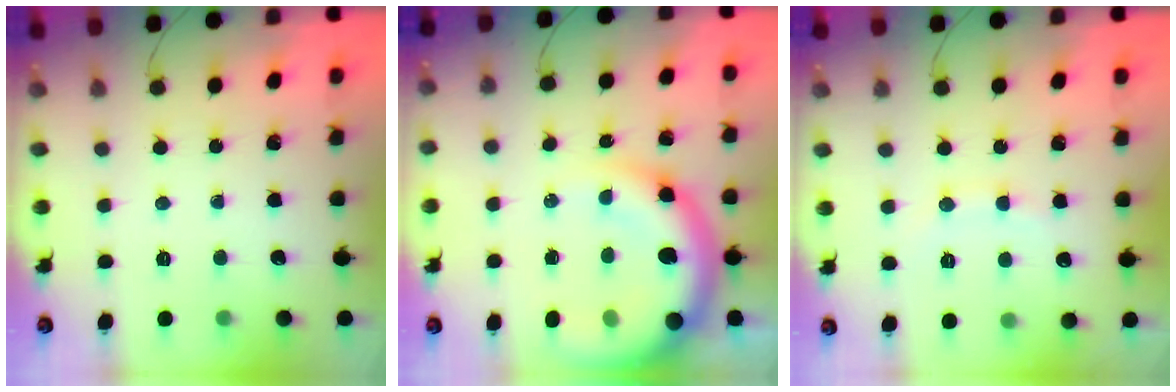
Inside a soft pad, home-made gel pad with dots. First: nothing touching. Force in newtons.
{"total": 16.0, "press": 15.5, "slide": 4.2}
{"total": 8.2, "press": 8.1, "slide": 1.0}